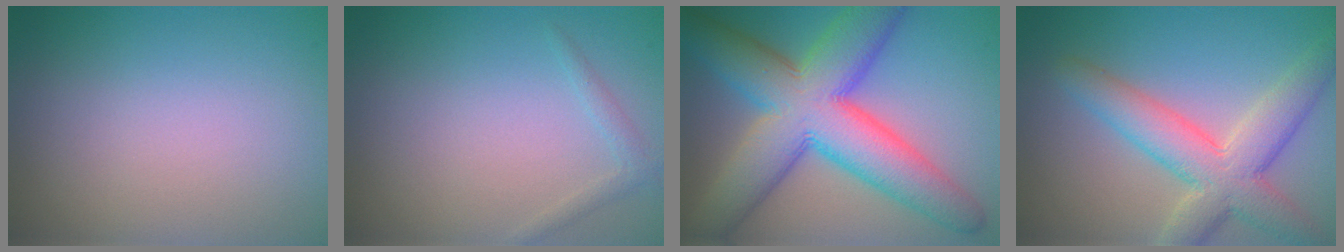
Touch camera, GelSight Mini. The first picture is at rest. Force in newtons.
{"total": 1.1, "press": 1.1, "slide": 0.1}
{"total": 12.5, "press": 12.5, "slide": 0.1}
{"total": 6.6, "press": 6.6, "slide": 0.4}